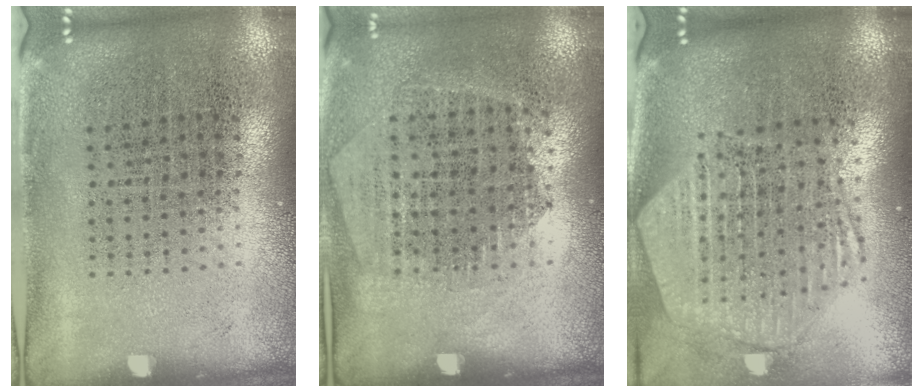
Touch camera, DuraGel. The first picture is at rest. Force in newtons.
{"total": 1.3, "press": 1.1, "slide": 0.6}
{"total": 2.7, "press": 2.2, "slide": 1.5}